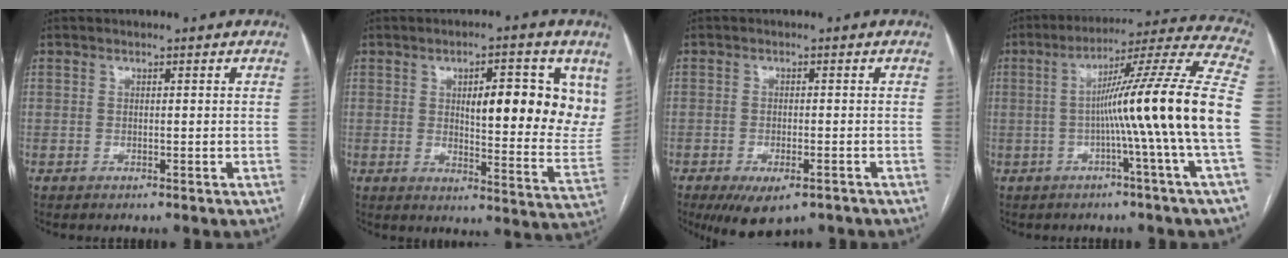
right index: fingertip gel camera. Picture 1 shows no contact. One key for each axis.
{"total": 15.5, "fx": 5.5, "fy": 4.3, "fz": 13.8, "tx": -0.173, "ty": -0.006, "tz": 0.075}
{"total": 7.0, "fx": -4.6, "fy": 2.6, "fz": 4.6, "tx": -0.071, "ty": -0.012, "tz": -0.069}
{"total": 18.8, "fx": -2.5, "fy": -3.1, "fz": 18.4, "tx": -0.264, "ty": 0.006, "tz": -0.056}